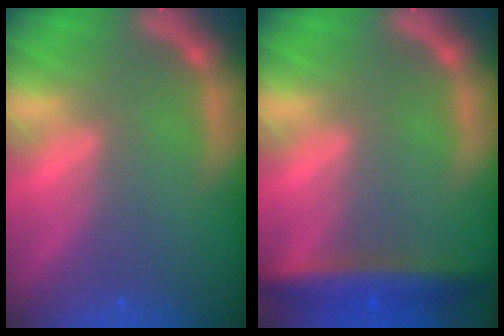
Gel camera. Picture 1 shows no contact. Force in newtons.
{"total": 5.0}